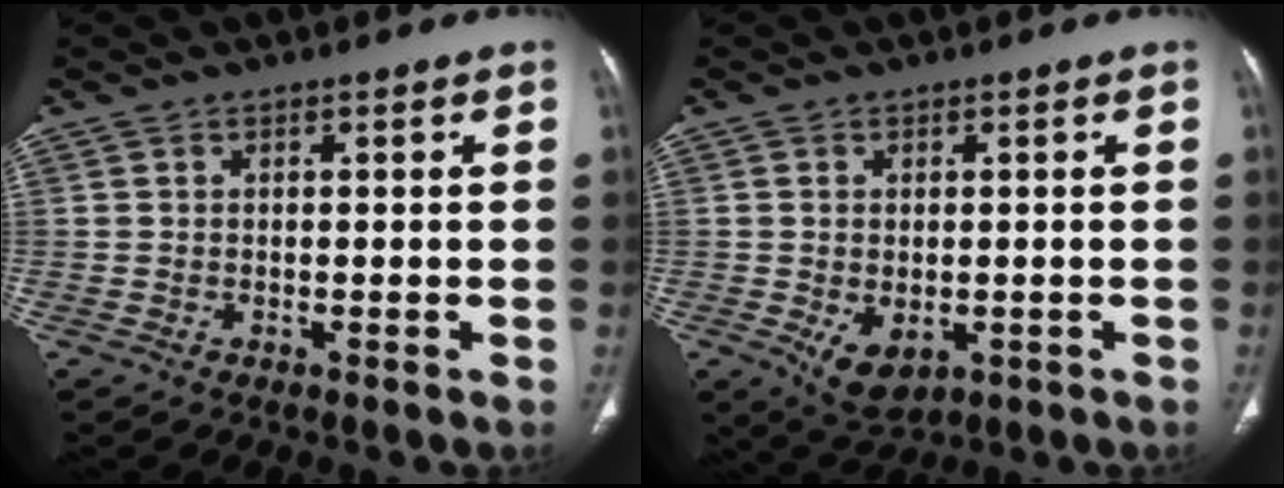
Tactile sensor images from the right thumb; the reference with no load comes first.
{"total": 5.9, "force": [-1.5, 3.5, 4.5], "torque": [-0.073, -0.008, -0.010]}